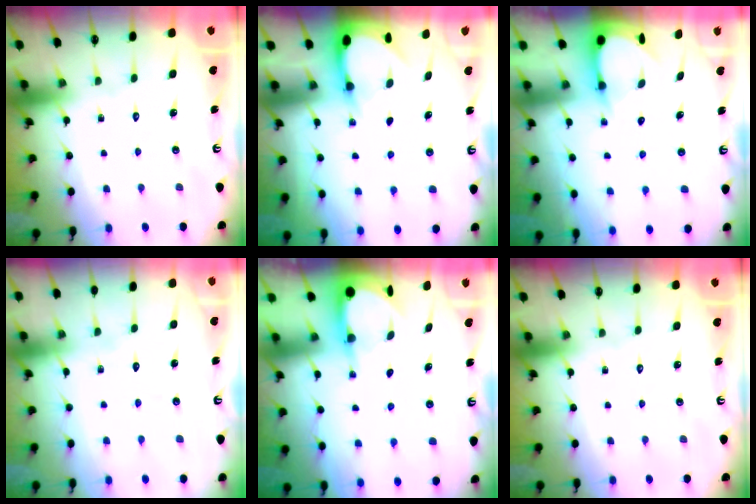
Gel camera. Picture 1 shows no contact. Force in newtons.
{"total": 2.9, "press": 2.9, "slide": 0.4}
{"total": 3.5, "press": 3.5, "slide": 0.3}
{"total": 2.5, "press": 2.5, "slide": 0.2}
{"total": 3.9, "press": 3.9, "slide": 0.3}
{"total": 0.0}